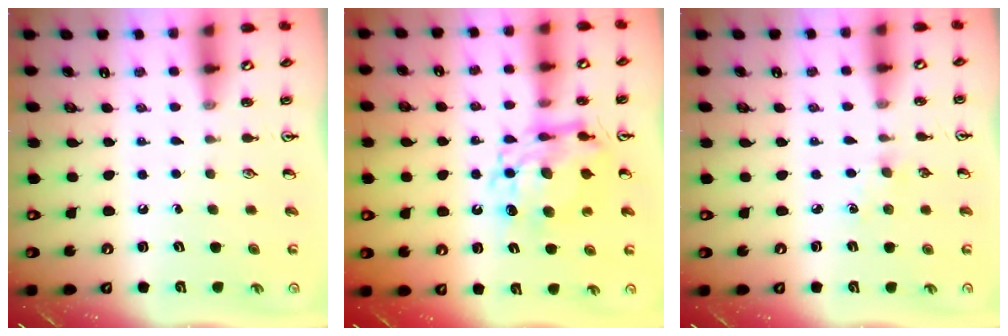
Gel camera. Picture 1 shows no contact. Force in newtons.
{"total": 12.1, "press": 12.1, "slide": 1.1}
{"total": 2.9, "press": 2.9, "slide": 0.4}